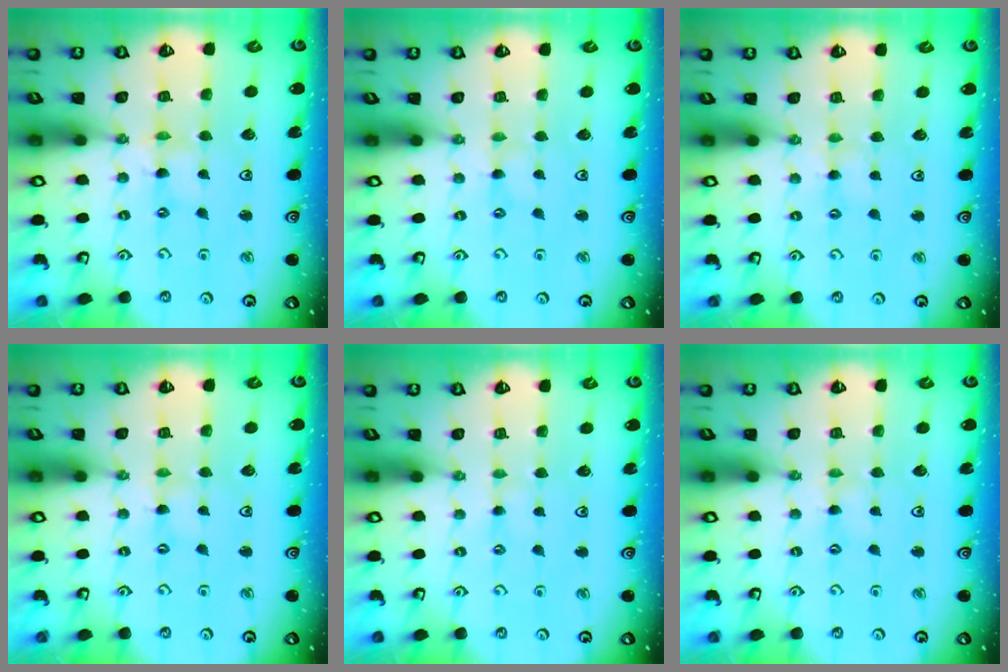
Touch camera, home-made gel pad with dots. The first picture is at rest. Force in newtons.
{"total": 0.6, "press": 0.6, "slide": 0.2}
{"total": 2.8, "press": 2.8, "slide": 0.3}
{"total": 0.8, "press": 0.8, "slide": 0.1}
{"total": 0.6, "press": 0.6, "slide": 0.2}
{"total": 1.5, "press": 1.5, "slide": 0.3}